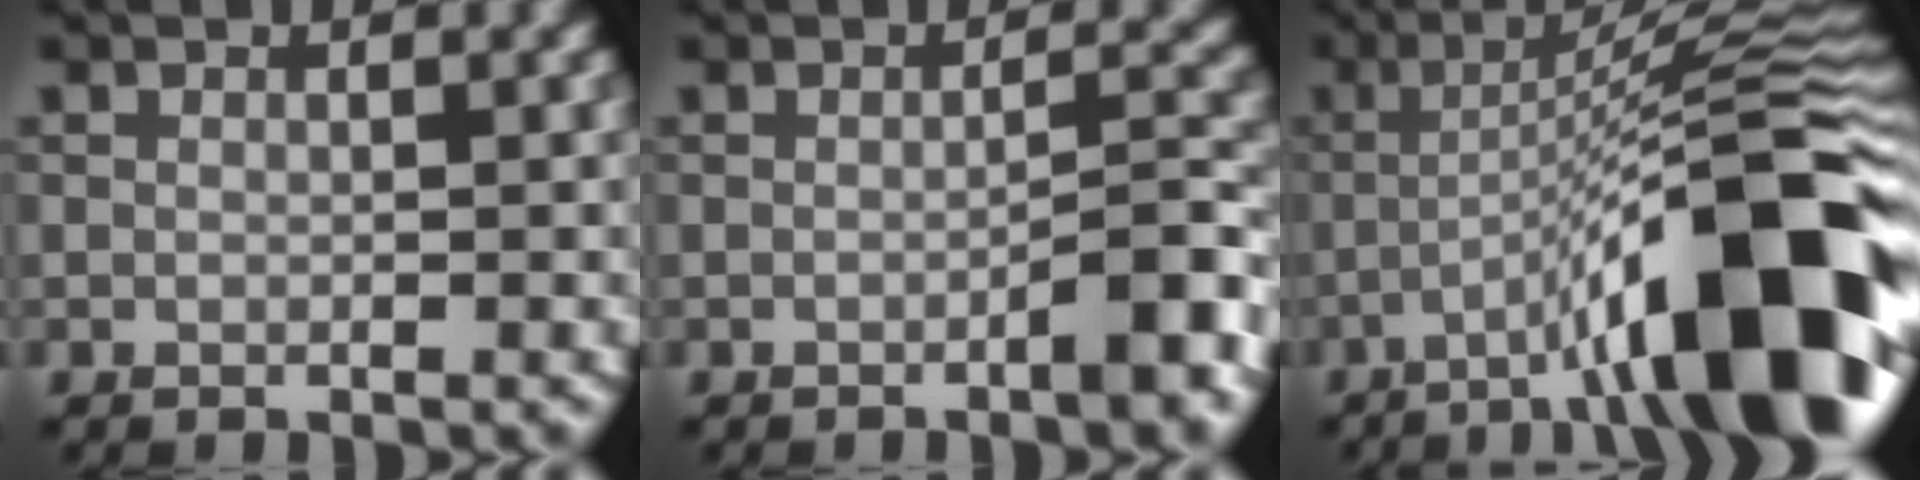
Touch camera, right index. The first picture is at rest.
{"total": 3.4, "force": [-1.8, 0.5, 2.8], "torque": [-0.037, 0.016, -0.031]}
{"total": 15.1, "force": [-6.1, 3.2, 13.4], "torque": [-0.198, 0.018, -0.090]}